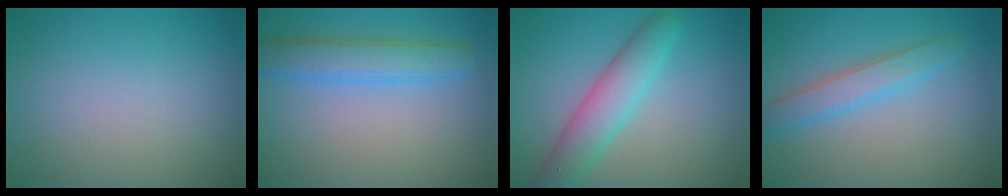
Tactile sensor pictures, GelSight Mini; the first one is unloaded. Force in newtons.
{"total": 3.9, "press": 3.9, "slide": 0.2}
{"total": 4.7, "press": 4.7, "slide": 0.1}
{"total": 2.9, "press": 2.9, "slide": 0.1}